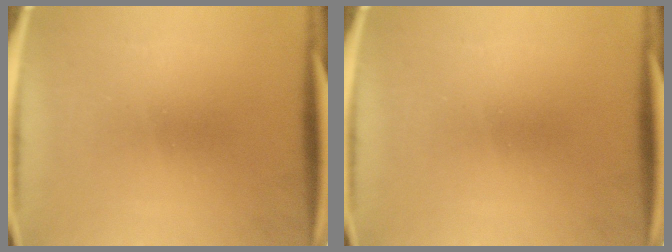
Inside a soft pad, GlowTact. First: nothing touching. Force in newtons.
{"total": 0.0}